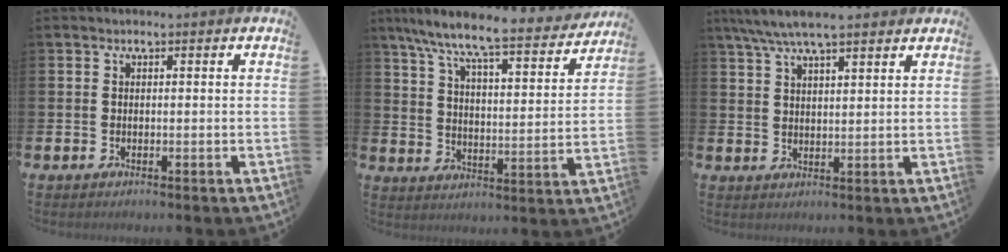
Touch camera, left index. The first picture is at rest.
{"total": 8.7, "force": [7.8, 0.7, 3.8], "torque": [-0.100, -0.055, 0.127]}
{"total": 6.6, "force": [5.6, 1.2, 3.2], "torque": [-0.072, -0.011, 0.102]}